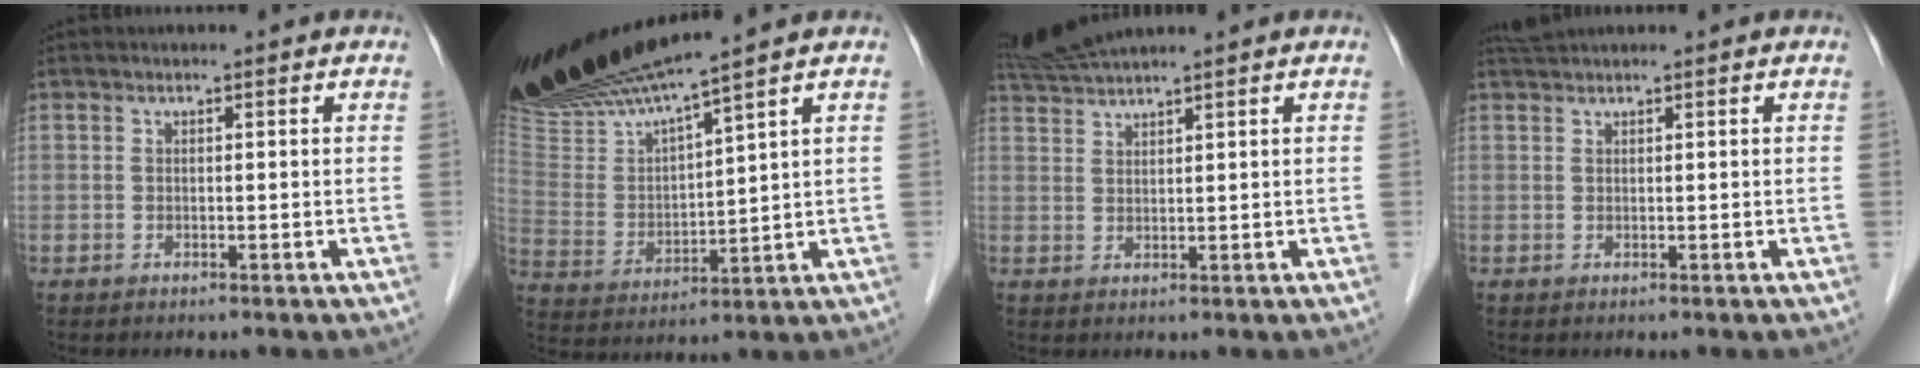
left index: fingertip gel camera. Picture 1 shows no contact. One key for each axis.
{"total": 17.1, "fx": 14.9, "fy": -0.3, "fz": 8.5, "tx": -0.168, "ty": -0.005, "tz": 0.295}
{"total": 4.3, "fx": 3.9, "fy": -1.3, "fz": 1.0, "tx": -0.026, "ty": 0.015, "tz": 0.082}
{"total": 1.3, "fx": 1.2, "fy": -0.3, "fz": 0.2, "tx": -0.006, "ty": 0.013, "tz": 0.031}